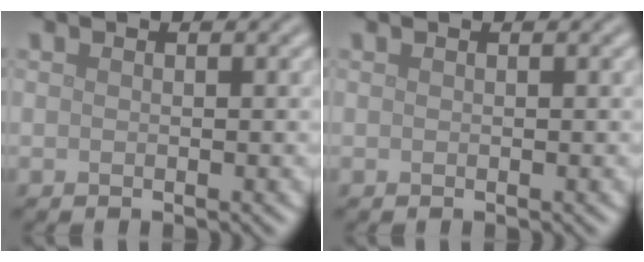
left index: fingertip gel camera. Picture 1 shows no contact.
{"total": 0.0}